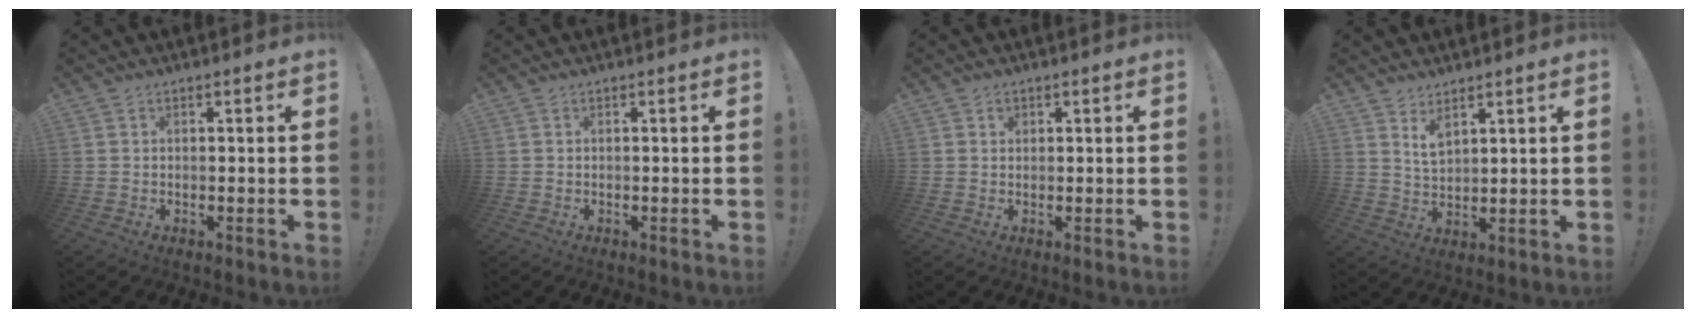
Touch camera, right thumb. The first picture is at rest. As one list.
[{"total": 0.0}, {"total": 0.9, "force": [0.4, 0.7, 0.2], "torque": [0.004, -0.002, 0.006]}, {"total": 5.1, "force": [3.8, 1.7, 2.8], "torque": [-0.045, -0.025, 0.068]}]